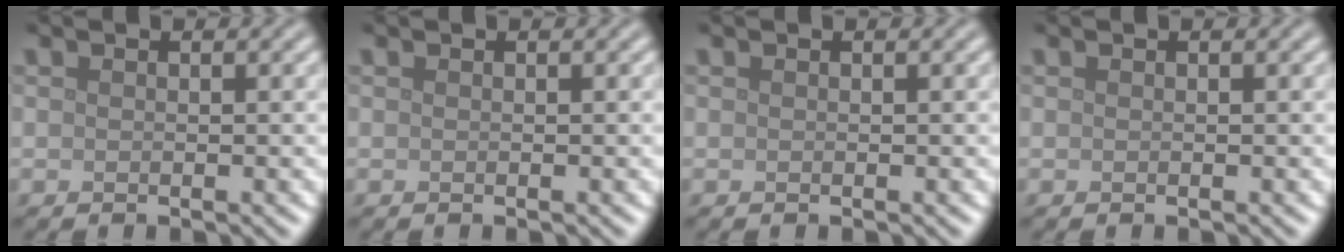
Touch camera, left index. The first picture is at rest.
{"total": 0.0}
{"total": 0.0}
{"total": 0.0}